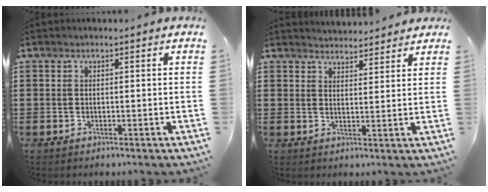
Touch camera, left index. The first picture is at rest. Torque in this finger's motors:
{"motor_torque": [0.55, -1.16, 0.17, 0.01]}